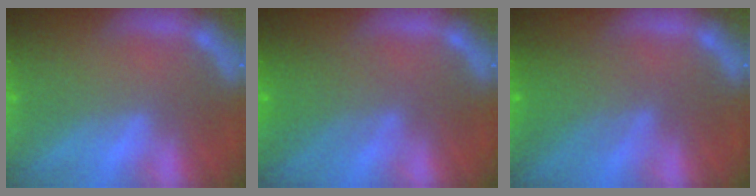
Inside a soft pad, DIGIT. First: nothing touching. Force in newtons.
{"total": 4.1}
{"total": 4.6}